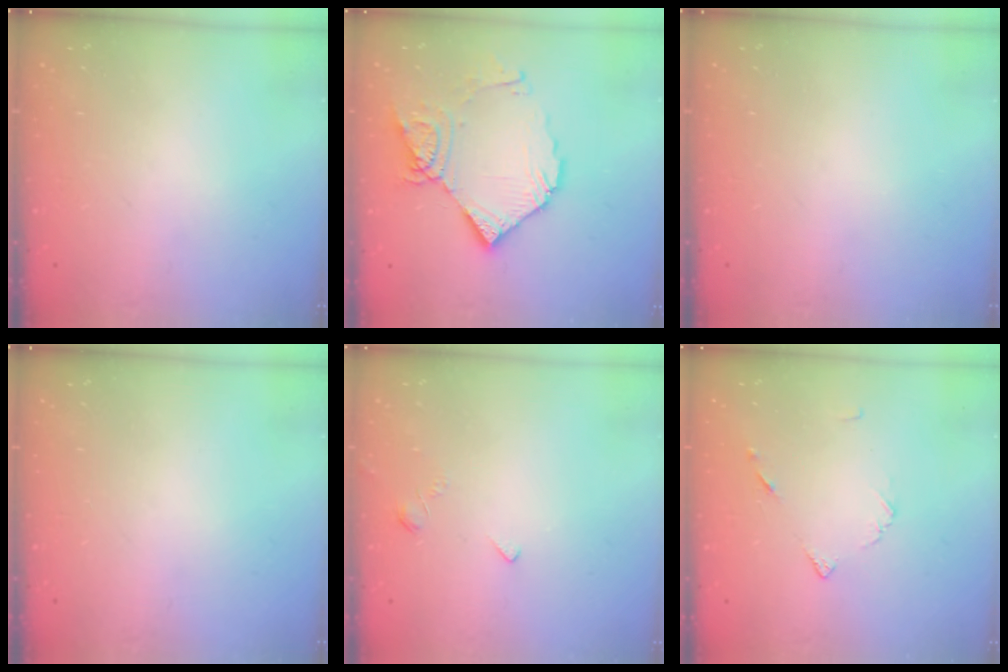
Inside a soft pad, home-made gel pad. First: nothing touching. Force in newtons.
{"total": 15.0, "press": 14.9, "slide": 1.9}
{"total": 0.0}
{"total": 0.0}
{"total": 1.6, "press": 1.5, "slide": 0.5}
{"total": 5.7, "press": 5.6, "slide": 0.7}